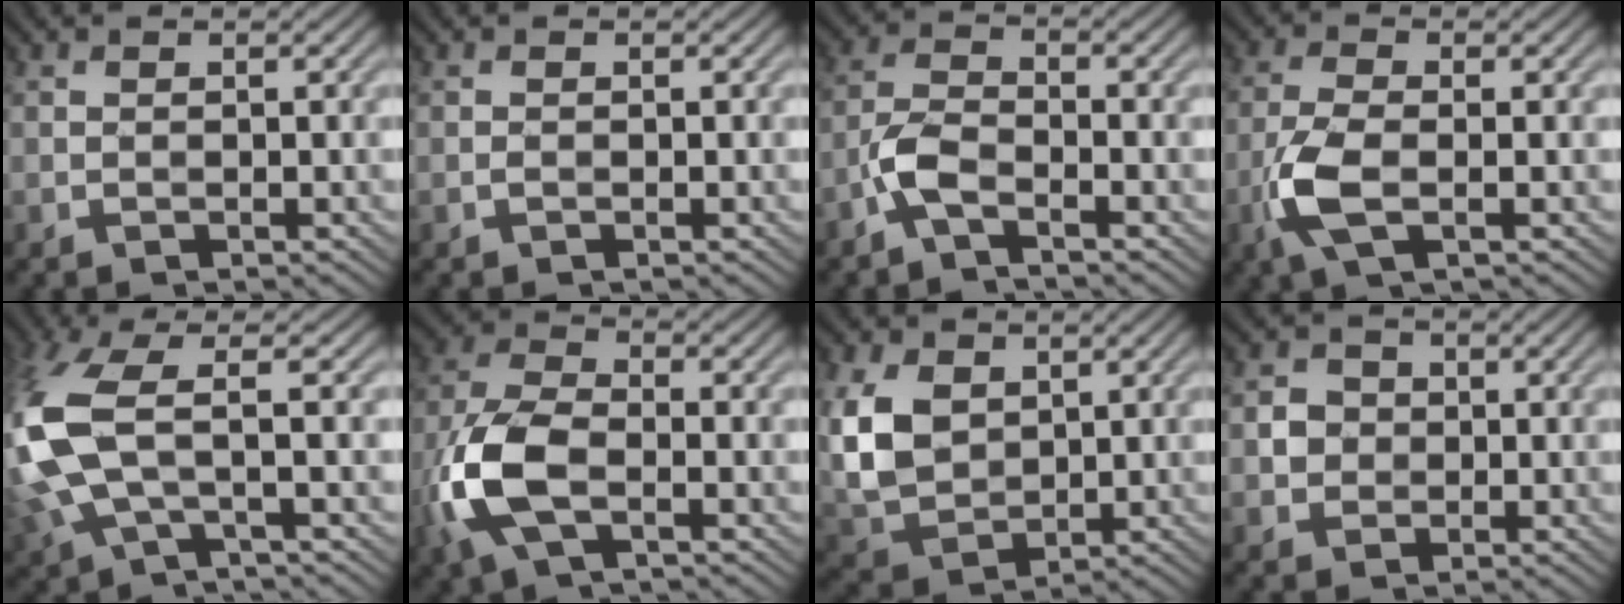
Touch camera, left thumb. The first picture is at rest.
{"total": 0.0}
{"total": 4.2, "force": [-2.6, 1.4, 3.0], "torque": [-0.072, 0.006, -0.066]}
{"total": 5.8, "force": [-1.9, 2.3, 4.9], "torque": [-0.123, -0.002, -0.045]}
{"total": 11.4, "force": [0.4, 4.3, 10.5], "torque": [-0.273, -0.005, 0.002]}
{"total": 10.1, "force": [-3.5, 5.1, 8.0], "torque": [-0.198, -0.004, -0.083]}
{"total": 8.7, "force": [2.4, 6.2, 5.7], "torque": [-0.166, 0.001, 0.050]}
{"total": 2.6, "force": [0.0, 2.5, 0.8], "torque": [-0.020, 0.002, -0.004]}